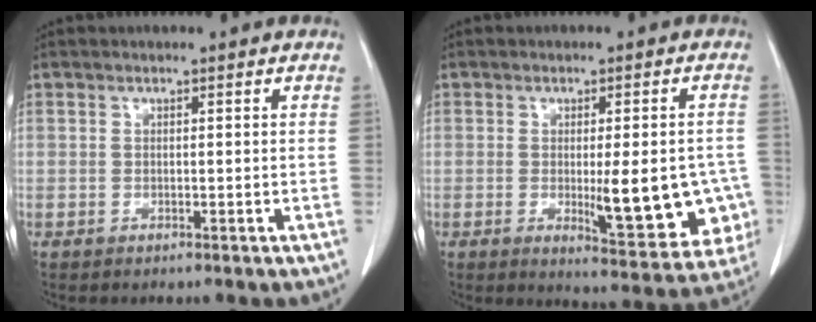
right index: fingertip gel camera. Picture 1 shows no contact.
{"total": 12.9, "force": [-2.2, 3.4, 12.2], "torque": [-0.131, -0.010, -0.020]}